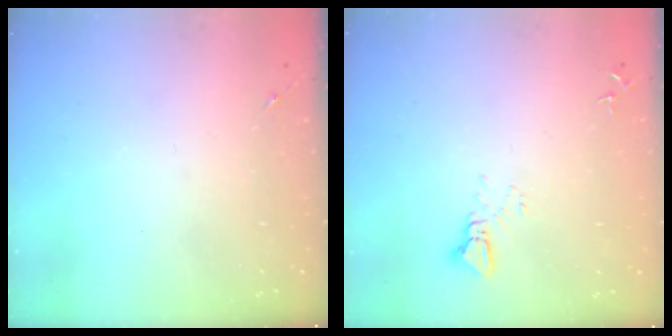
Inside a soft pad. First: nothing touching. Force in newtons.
{"total": 2.5, "press": 2.5, "slide": 0.1}